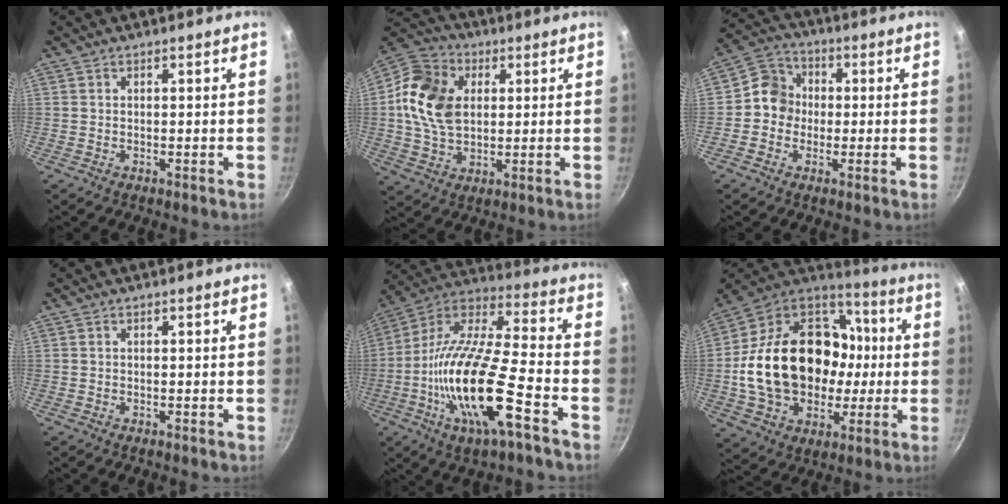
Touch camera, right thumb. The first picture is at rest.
{"total": 14.8, "force": [2.5, 10.7, 9.9], "torque": [-0.166, 0.006, 0.032]}
{"total": 7.6, "force": [-0.4, 7.0, 3.0], "torque": [-0.016, 0.019, -0.030]}
{"total": 0.0}
{"total": 22.3, "force": [-8.0, 6.4, 19.8], "torque": [-0.366, 0.029, -0.164]}
{"total": 29.3, "force": [-0.7, 21.8, 19.7], "torque": [-0.329, 0.048, 0.001]}